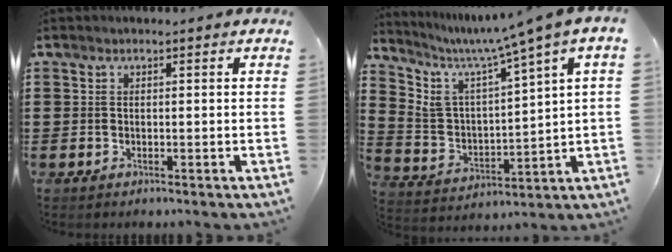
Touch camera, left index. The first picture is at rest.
{"total": 6.4, "force": [4.9, 0.0, 4.1], "torque": [-0.104, -0.041, 0.074]}